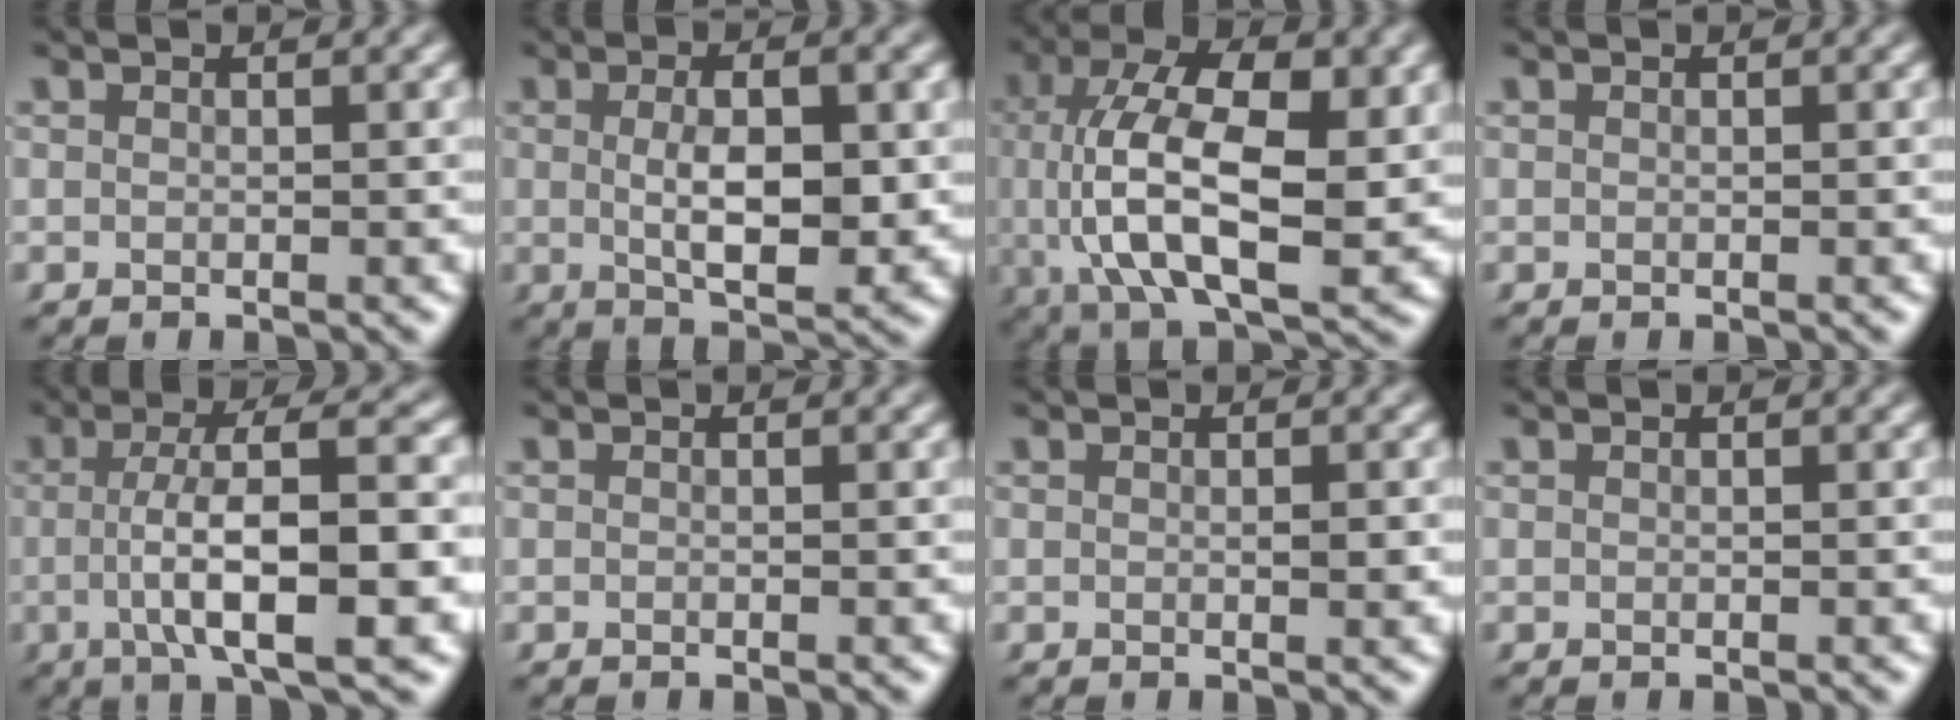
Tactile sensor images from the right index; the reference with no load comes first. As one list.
[{"total": 5.7, "force": [0.2, 2.1, 5.3], "torque": [-0.088, -0.008, 0.007]}, {"total": 11.8, "force": [0.8, 6.3, 10.0], "torque": [-0.184, -0.009, 0.014]}, {"total": 0.0}, {"total": 7.5, "force": [-1.0, 1.7, 7.2], "torque": [-0.119, 0.002, -0.014]}, {"total": 0.0}, {"total": 0.6, "force": [0.3, 0.1, 0.5], "torque": [-0.009, 0.000, 0.003]}, {"total": 0.0}]